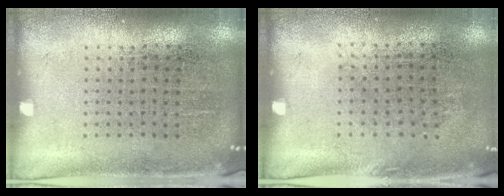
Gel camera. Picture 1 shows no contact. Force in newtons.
{"total": 0.9, "press": 0.7, "slide": 0.6}